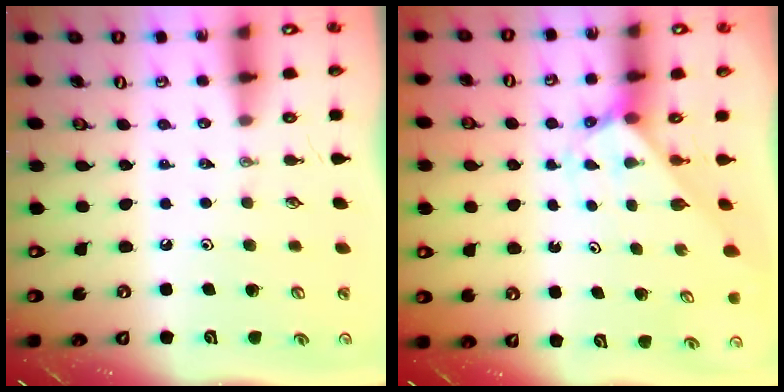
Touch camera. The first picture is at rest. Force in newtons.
{"total": 2.1, "press": 2.1, "slide": 0.1}